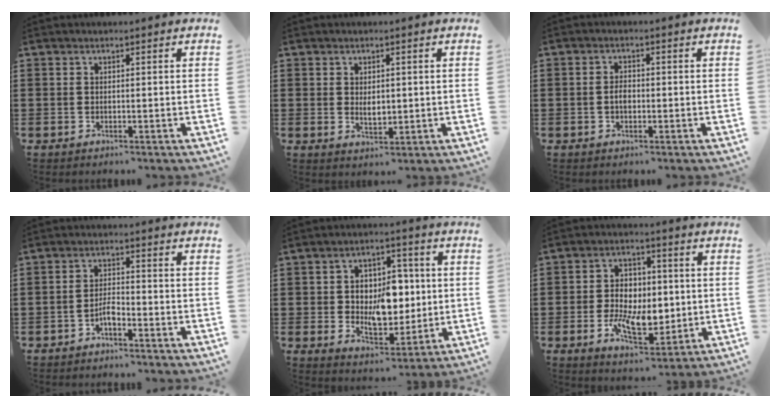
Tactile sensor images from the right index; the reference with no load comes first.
{"total": 2.5, "force": [0.2, 1.4, 2.1], "torque": [-0.034, 0.002, 0.002]}
{"total": 2.3, "force": [-0.4, 1.3, 1.8], "torque": [-0.036, 0.004, -0.007]}
{"total": 2.8, "force": [-1.8, 0.9, 2.0], "torque": [-0.045, 0.004, -0.037]}
{"total": 8.3, "force": [0.4, 5.9, 5.7], "torque": [-0.096, 0.013, 0.005]}
{"total": 8.1, "force": [-0.9, 5.4, 6.1], "torque": [-0.116, 0.004, -0.021]}